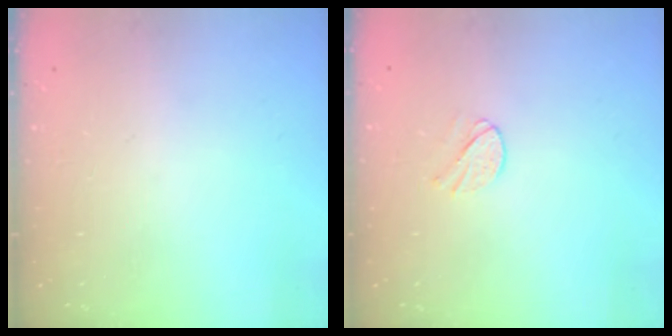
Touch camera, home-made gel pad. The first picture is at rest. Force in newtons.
{"total": 3.7, "press": 3.7, "slide": 0.4}